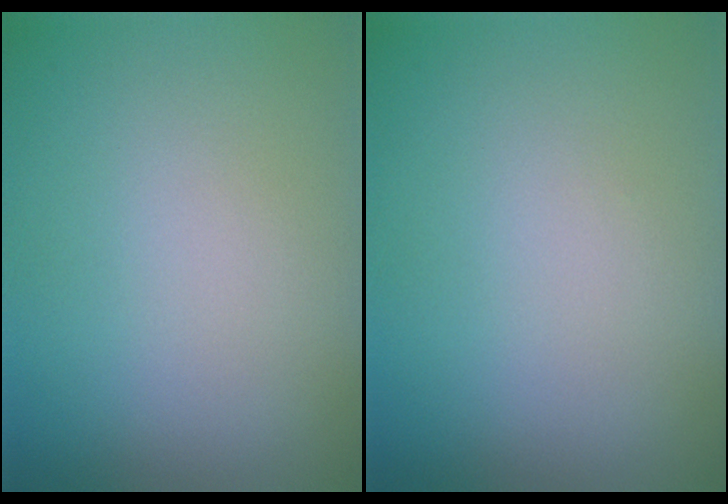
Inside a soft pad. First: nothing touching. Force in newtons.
{"total": 0.0}